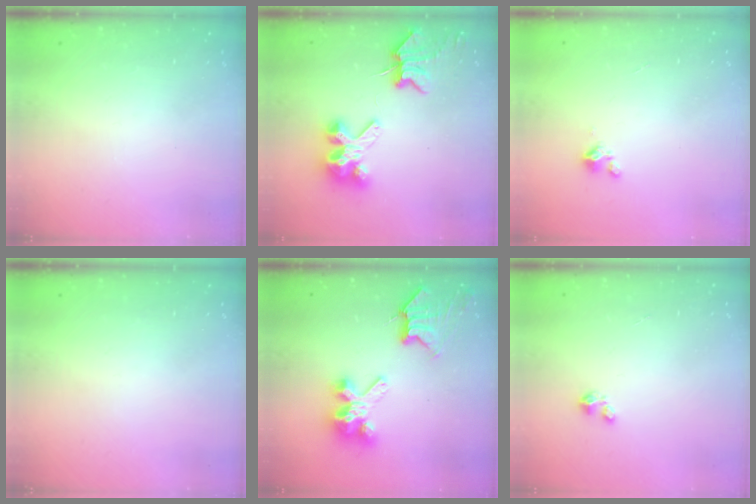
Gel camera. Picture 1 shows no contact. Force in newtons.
{"total": 6.7, "press": 6.7, "slide": 0.9}
{"total": 0.9, "press": 0.9, "slide": 0.2}
{"total": 0.0}
{"total": 10.3, "press": 10.2, "slide": 1.1}
{"total": 1.6, "press": 1.6, "slide": 0.2}